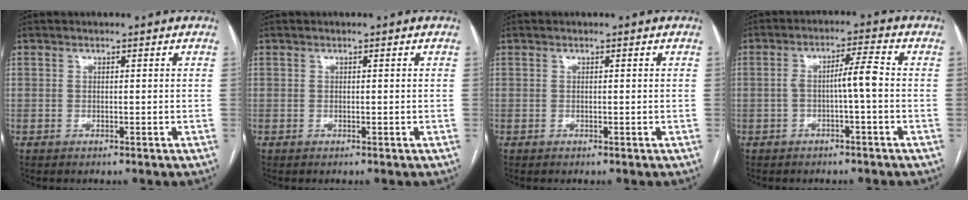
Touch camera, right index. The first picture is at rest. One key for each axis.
{"total": 0.0}
{"total": 0.0}
{"total": 4.5, "fx": -1.0, "fy": -0.2, "fz": 4.3, "tx": -0.073, "ty": 0.017, "tz": -0.014}